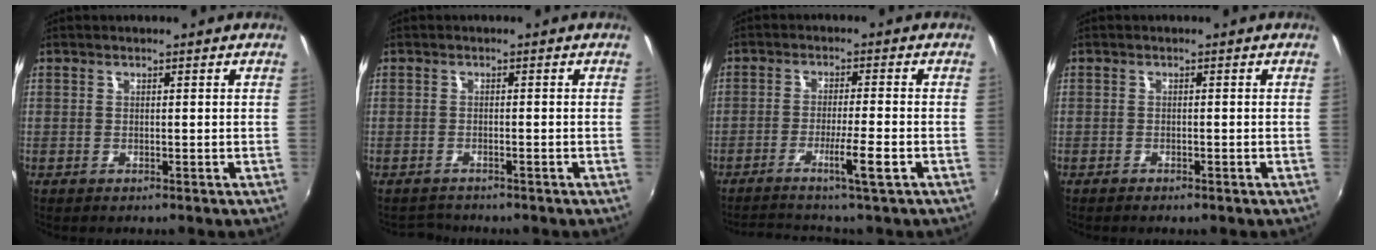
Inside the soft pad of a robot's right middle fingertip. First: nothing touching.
{"total": 2.1, "force": [-2.0, 0.4, 0.1], "torque": [-0.011, -0.001, -0.035]}
{"total": 5.6, "force": [-3.8, -0.5, 4.0], "torque": [-0.083, -0.004, -0.066]}
{"total": 1.2, "force": [-1.0, 0.3, 0.5], "torque": [-0.014, -0.003, -0.016]}